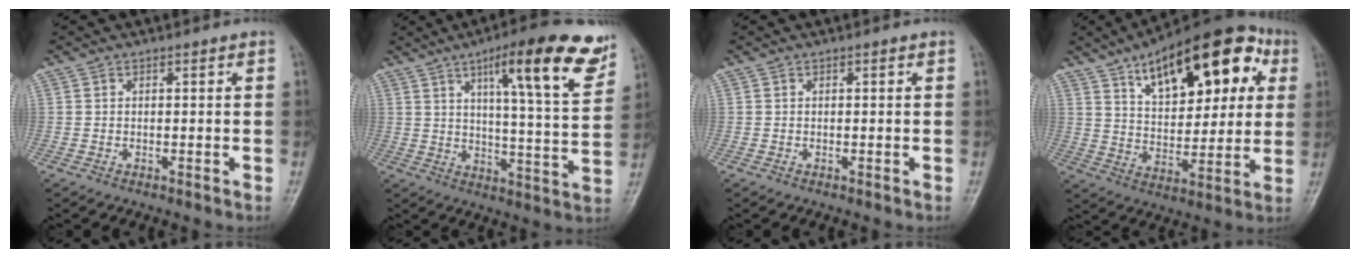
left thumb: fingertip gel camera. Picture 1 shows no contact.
{"total": 18.1, "force": [10.1, 3.5, 14.6], "torque": [-0.184, -0.041, 0.146]}
{"total": 0.0}
{"total": 23.8, "force": [10.2, 11.4, 18.2], "torque": [-0.231, -0.006, 0.159]}